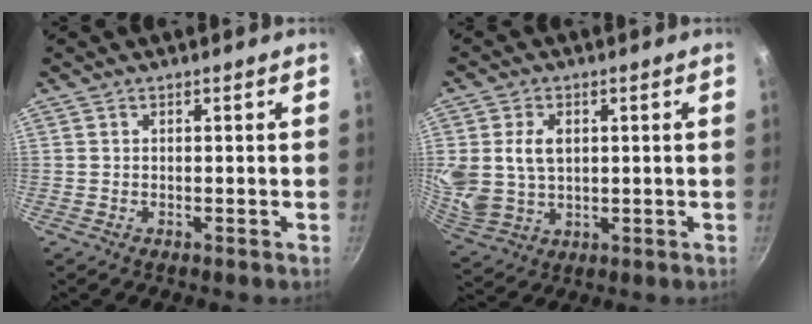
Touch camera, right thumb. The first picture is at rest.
{"total": 10.1, "force": [1.9, 7.3, 6.8], "torque": [-0.119, -0.017, 0.044]}